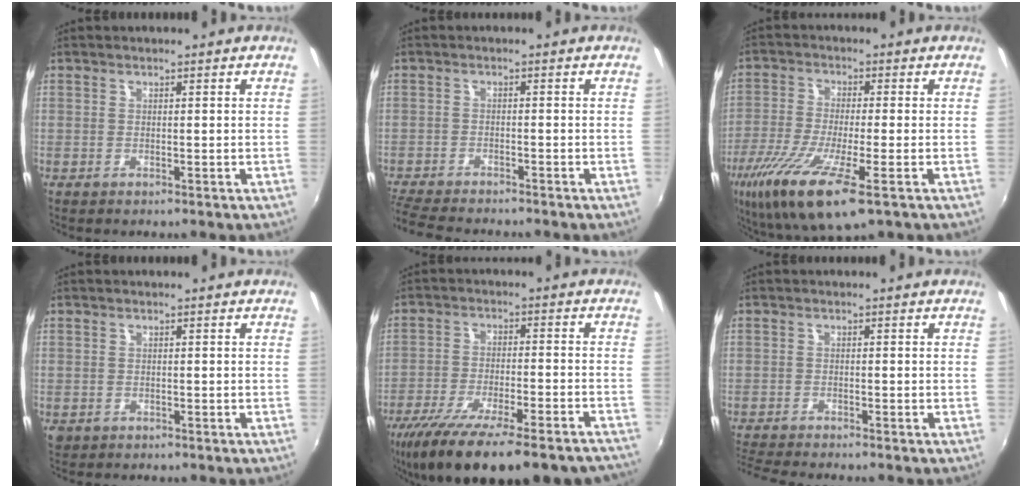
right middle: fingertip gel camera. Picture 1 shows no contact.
{"total": 8.5, "force": [-7.9, 1.2, 3.1], "torque": [-0.092, -0.020, -0.137]}
{"total": 15.8, "force": [-8.2, 3.1, 13.2], "torque": [-0.275, -0.056, -0.151]}
{"total": 1.5, "force": [-0.4, 1.4, 0.6], "torque": [-0.012, -0.004, -0.006]}
{"total": 25.3, "force": [-20.4, 5.8, 13.7], "torque": [-0.249, -0.057, -0.294]}
{"total": 4.8, "force": [-4.5, -0.3, 1.6], "torque": [-0.050, -0.021, -0.083]}